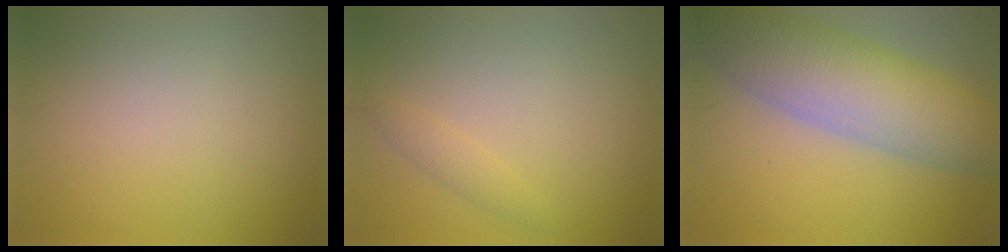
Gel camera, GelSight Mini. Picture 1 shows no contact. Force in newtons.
{"total": 1.1, "press": 1.1, "slide": 0.1}
{"total": 9.3, "press": 9.3, "slide": 0.6}